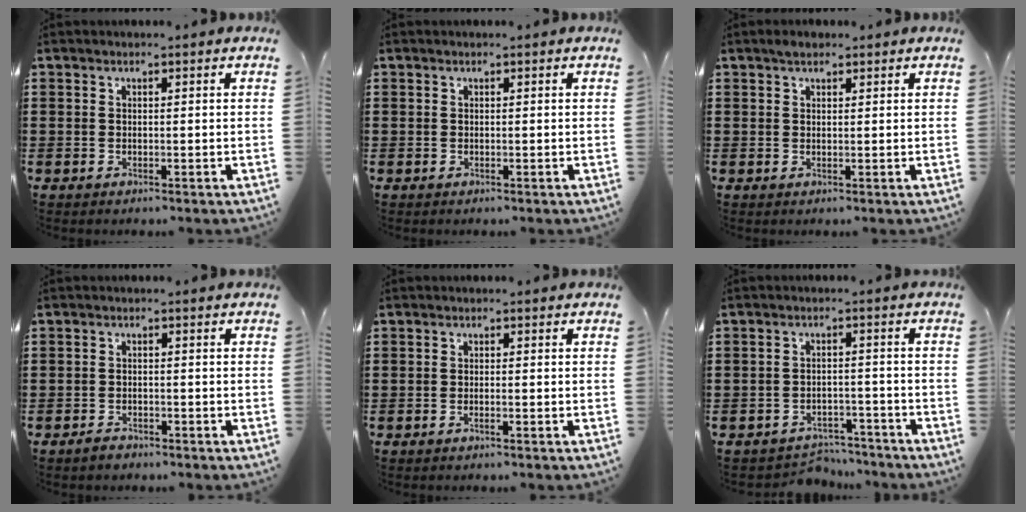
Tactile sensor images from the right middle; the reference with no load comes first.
{"total": 0.0}
{"total": 1.4, "force": [1.1, 0.7, 0.4], "torque": [-0.004, 0.000, 0.018]}
{"total": 1.4, "force": [-1.3, 0.4, 0.2], "torque": [-0.007, 0.000, -0.027]}
{"total": 0.7, "force": [-0.5, 0.0, 0.5], "torque": [-0.010, -0.002, -0.009]}
{"total": 3.7, "force": [-3.6, 0.8, -0.2], "torque": [-0.004, 0.001, -0.077]}